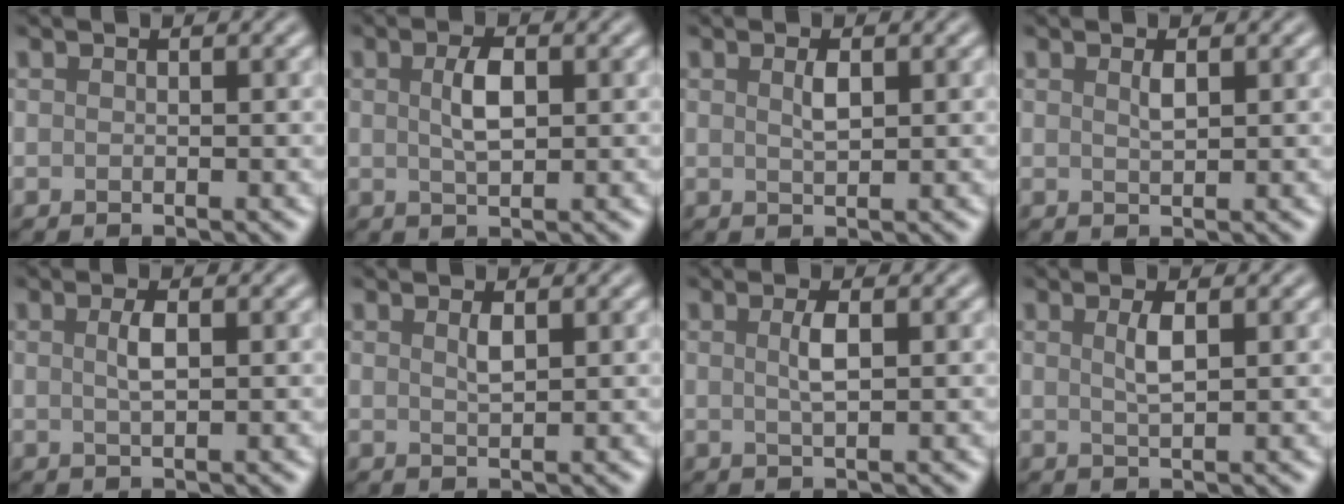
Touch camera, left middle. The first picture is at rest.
{"total": 2.7, "force": [0.6, 1.1, 2.4], "torque": [-0.050, 0.002, 0.011]}
{"total": 1.4, "force": [0.5, 0.5, 1.2], "torque": [-0.027, 0.000, 0.011]}
{"total": 1.0, "force": [0.5, 0.2, 0.8], "torque": [-0.018, -0.001, 0.011]}
{"total": 1.7, "force": [0.4, 0.5, 1.6], "torque": [-0.031, 0.002, 0.007]}
{"total": 1.1, "force": [0.6, 0.3, 0.9], "torque": [-0.021, -0.001, 0.011]}
{"total": 1.8, "force": [0.4, 0.4, 1.7], "torque": [-0.034, 0.003, 0.007]}
{"total": 1.8, "force": [0.6, 0.4, 1.6], "torque": [-0.033, 0.001, 0.012]}